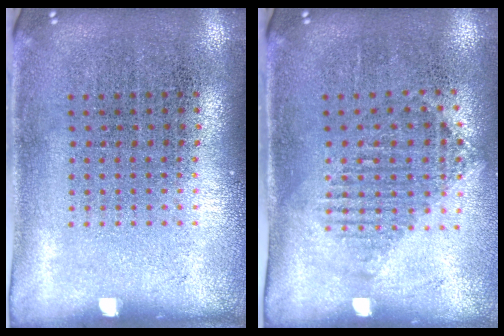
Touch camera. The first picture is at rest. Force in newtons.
{"total": 1.0, "press": 0.9, "slide": 0.4}